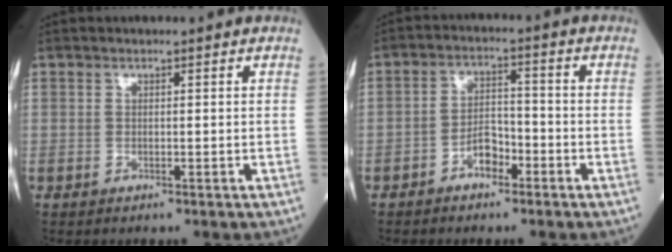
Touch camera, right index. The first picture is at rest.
{"total": 4.3, "force": [-2.5, 2.1, 2.7], "torque": [-0.047, 0.013, -0.048]}